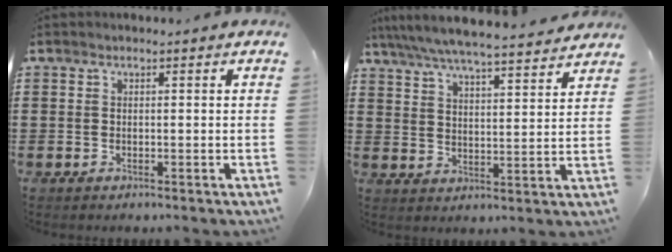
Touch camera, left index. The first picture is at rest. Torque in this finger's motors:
{"motor_torque": [1.24, -0.90, 1.05, 0.12]}